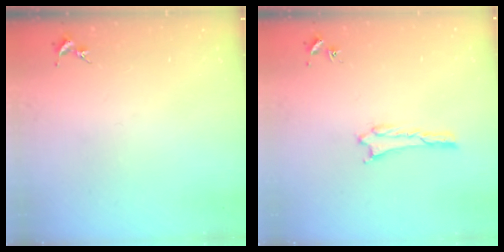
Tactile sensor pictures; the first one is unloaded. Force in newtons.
{"total": 0.9, "press": 0.8, "slide": 0.1}